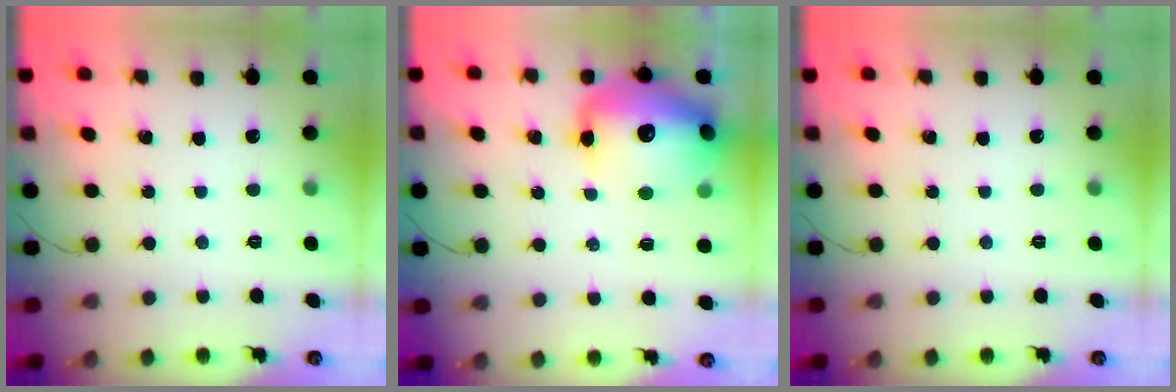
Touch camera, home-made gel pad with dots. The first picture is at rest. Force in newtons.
{"total": 20.4, "press": 19.4, "slide": 6.3}
{"total": 0.0}